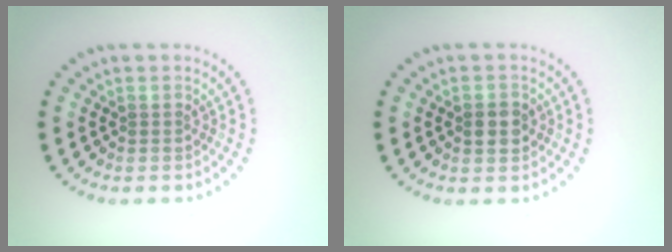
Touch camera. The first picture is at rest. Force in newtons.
{"total": 2.0, "press": 2.0, "slide": 0.2}